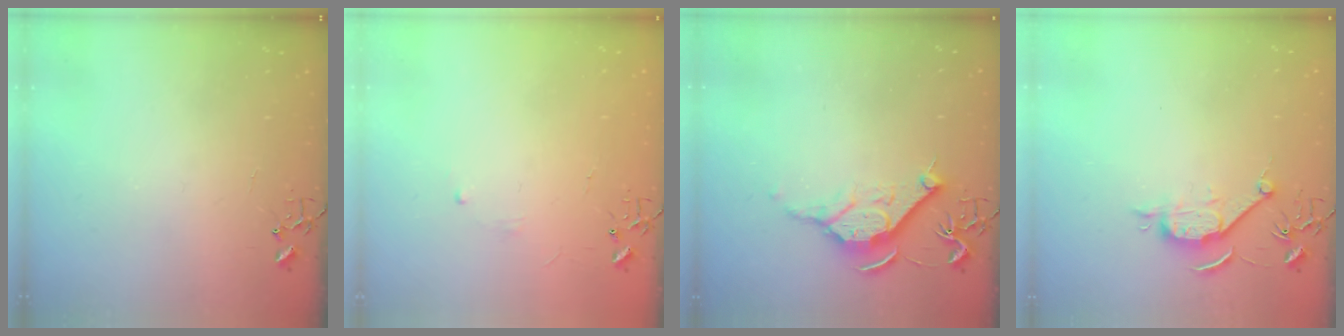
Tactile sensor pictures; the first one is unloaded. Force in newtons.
{"total": 2.9, "press": 2.8, "slide": 0.5}
{"total": 11.4, "press": 11.4, "slide": 0.8}
{"total": 7.9, "press": 7.9, "slide": 0.9}